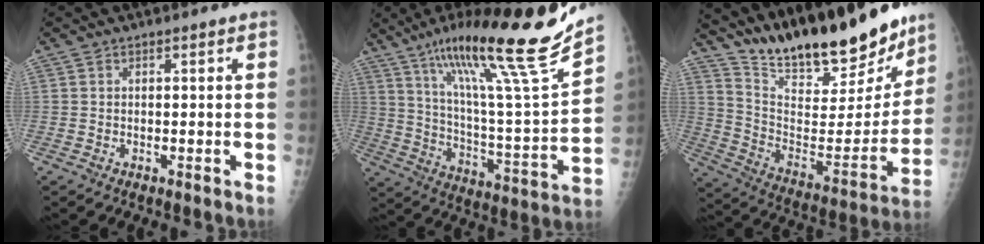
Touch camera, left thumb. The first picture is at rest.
{"total": 25.8, "force": [18.7, 1.5, 17.7], "torque": [-0.258, -0.083, 0.311]}
{"total": 25.3, "force": [20.9, 6.9, 12.5], "torque": [-0.163, -0.105, 0.336]}